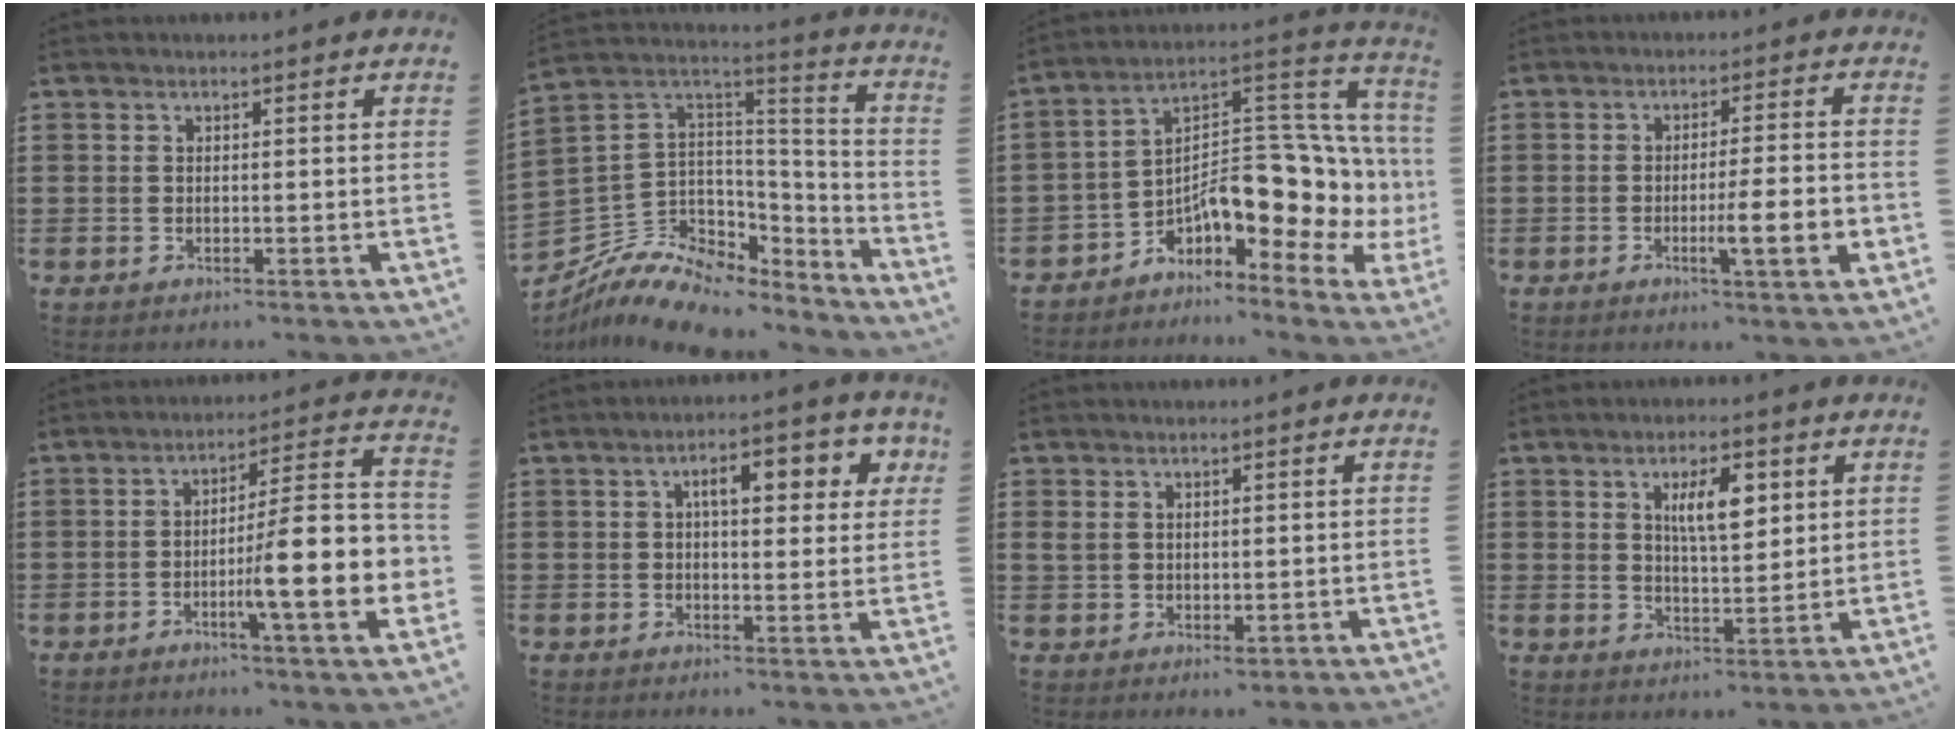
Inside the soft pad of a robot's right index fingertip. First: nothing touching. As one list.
[{"total": 9.8, "force": [-7.0, 5.7, 3.6], "torque": [-0.092, 0.005, -0.133]}, {"total": 10.1, "force": [-1.9, 5.6, 8.2], "torque": [-0.101, -0.046, -0.045]}, {"total": 7.6, "force": [-2.1, 0.6, 7.2], "torque": [-0.114, -0.007, -0.034]}, {"total": 12.9, "force": [-3.2, 2.0, 12.4], "torque": [-0.190, -0.023, -0.061]}, {"total": 6.2, "force": [2.2, 2.3, 5.3], "torque": [-0.088, 0.003, 0.028]}, {"total": 2.1, "force": [1.0, 1.3, 1.3], "torque": [-0.030, 0.003, 0.019]}, {"total": 6.2, "force": [2.3, 2.2, 5.3], "torque": [-0.094, 0.002, 0.035]}]